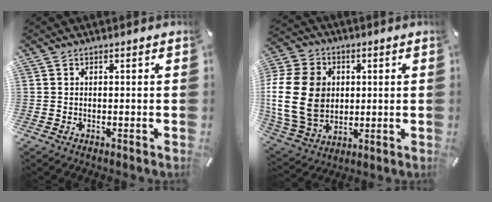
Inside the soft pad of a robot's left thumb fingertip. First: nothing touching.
{"total": 18.6, "force": [1.2, 15.0, 10.9], "torque": [-0.233, 0.003, 0.021]}